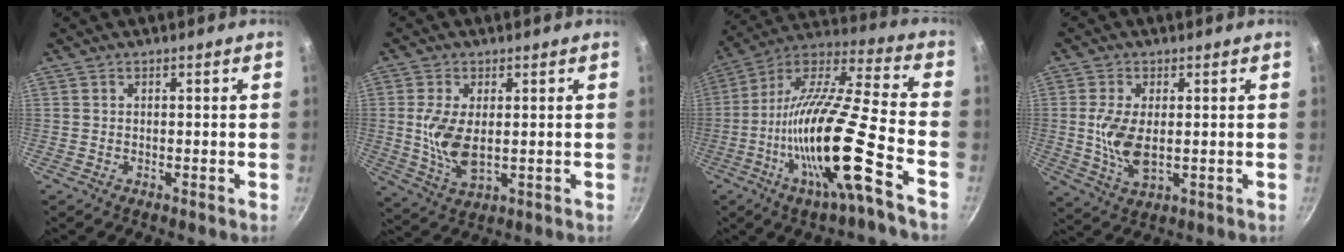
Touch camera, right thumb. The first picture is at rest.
{"total": 8.5, "force": [0.5, 4.4, 7.3], "torque": [-0.148, -0.011, 0.017]}
{"total": 22.3, "force": [-8.4, 3.1, 20.5], "torque": [-0.350, 0.026, -0.167]}
{"total": 8.0, "force": [0.2, 4.0, 6.9], "torque": [-0.141, -0.010, 0.009]}